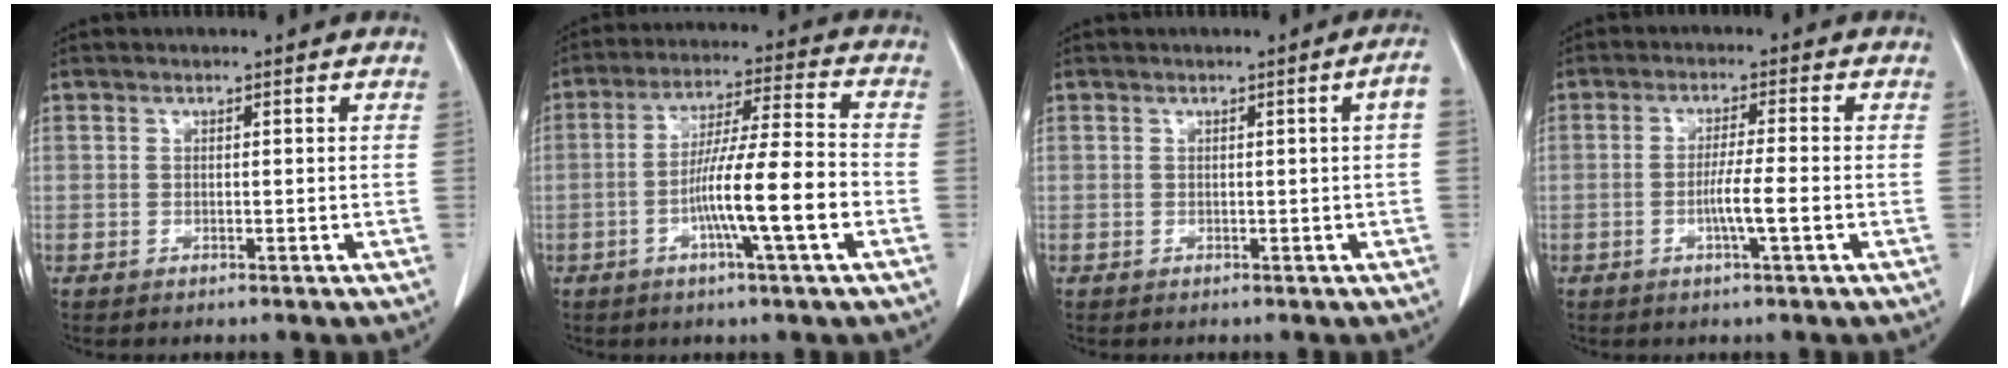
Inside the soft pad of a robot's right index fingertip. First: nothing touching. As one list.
[{"total": 12.0, "force": [-3.6, -0.1, 11.4], "torque": [-0.200, 0.003, -0.065]}, {"total": 1.9, "force": [0.1, -0.3, 1.9], "torque": [-0.023, 0.004, 0.002]}, {"total": 4.5, "force": [-1.3, -0.3, 4.3], "torque": [-0.077, -0.005, -0.025]}]